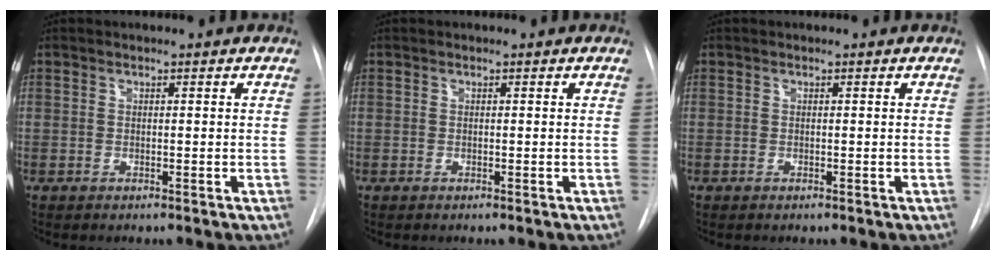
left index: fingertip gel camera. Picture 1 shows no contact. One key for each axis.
{"total": 0.0}
{"total": 0.0}